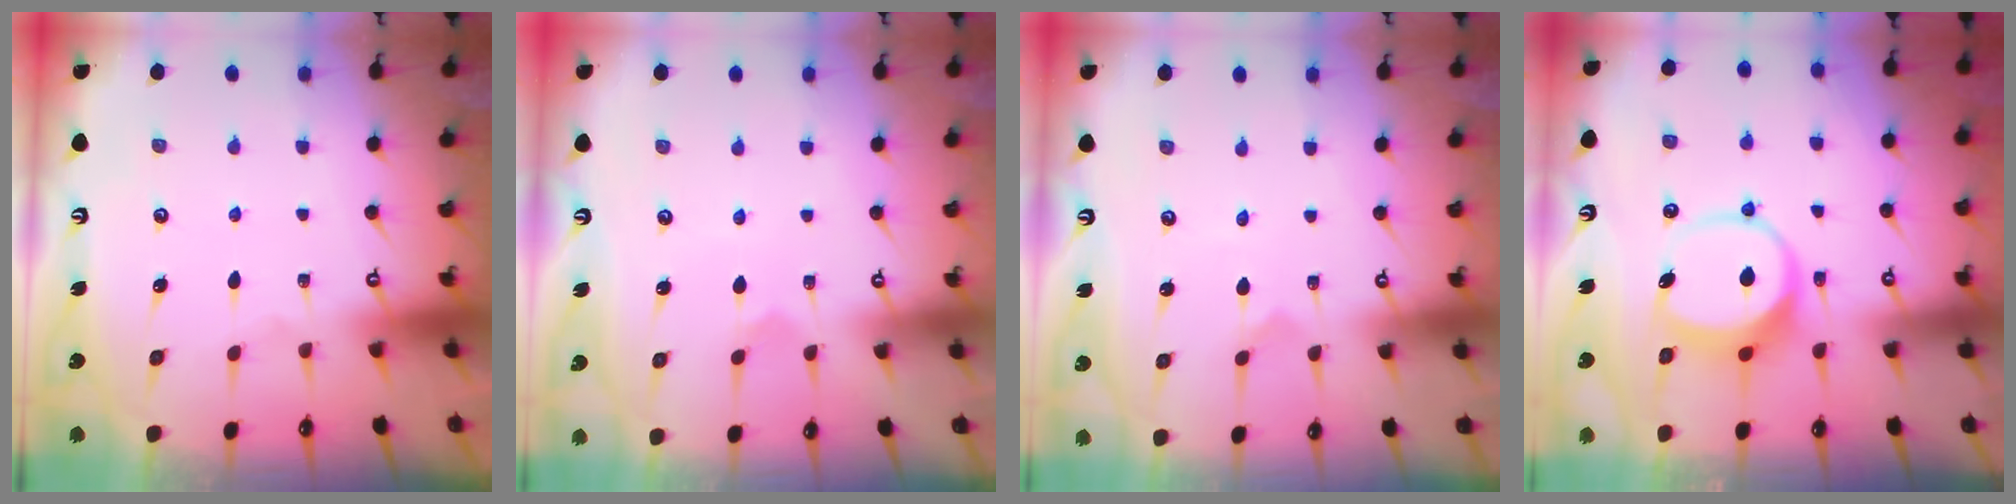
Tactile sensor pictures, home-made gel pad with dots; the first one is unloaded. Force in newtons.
{"total": 2.3, "press": 2.3, "slide": 0.2}
{"total": 0.0}
{"total": 7.4, "press": 7.3, "slide": 1.3}